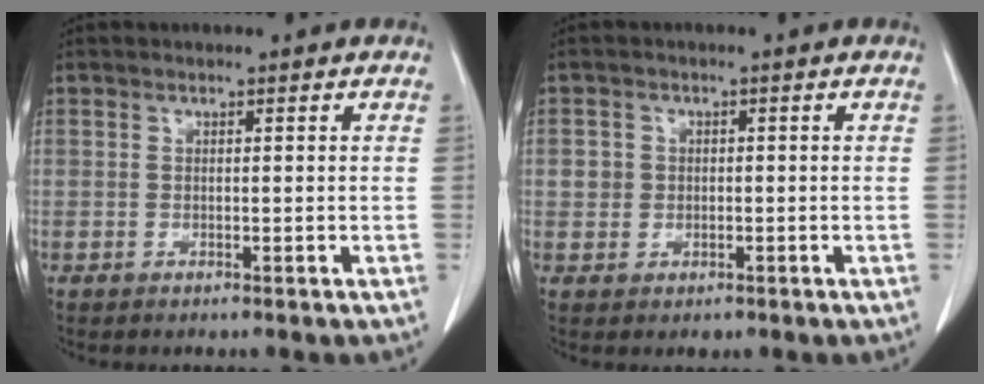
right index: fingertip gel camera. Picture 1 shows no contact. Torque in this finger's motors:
{"motor_torque": [-0.10, -0.02, -0.02, 0.00]}